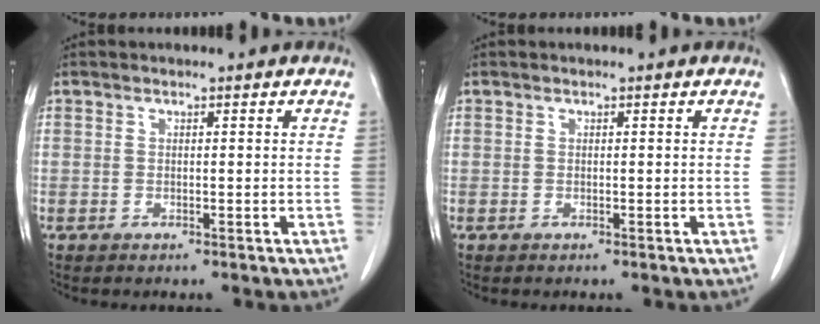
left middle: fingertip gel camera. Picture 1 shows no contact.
{"total": 0.0}